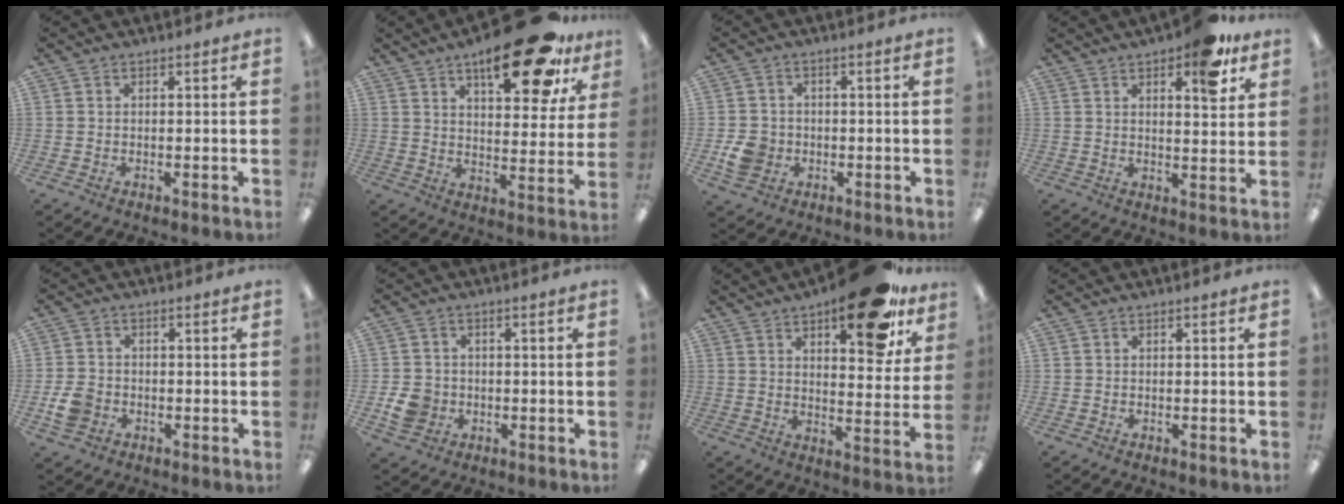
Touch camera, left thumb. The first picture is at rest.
{"total": 20.3, "force": [13.0, 7.6, 13.5], "torque": [-0.185, -0.071, 0.206]}
{"total": 5.7, "force": [-1.6, 4.9, 2.4], "torque": [-0.035, 0.003, -0.028]}
{"total": 10.0, "force": [6.3, 3.4, 6.9], "torque": [-0.077, -0.033, 0.098]}
{"total": 5.3, "force": [-1.8, 4.1, 2.7], "torque": [-0.047, 0.006, -0.034]}
{"total": 5.8, "force": [-1.4, 5.1, 2.5], "torque": [-0.039, 0.003, -0.025]}
{"total": 18.7, "force": [12.4, 7.5, 11.8], "torque": [-0.142, -0.078, 0.199]}
{"total": 0.0}